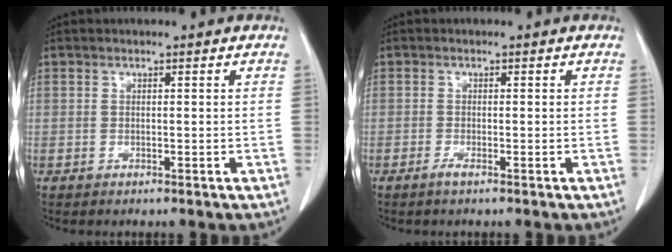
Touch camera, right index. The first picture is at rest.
{"total": 1.1, "force": [-0.8, -0.1, 0.8], "torque": [-0.015, -0.002, -0.015]}